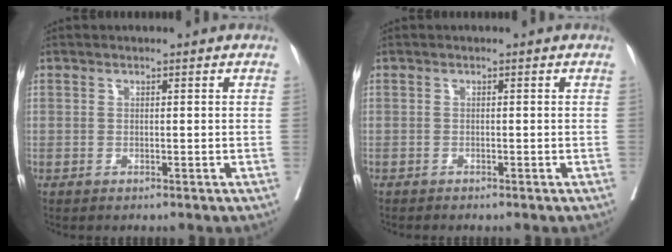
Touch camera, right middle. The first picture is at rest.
{"total": 0.5, "force": [-0.5, 0.1, 0.1], "torque": [-0.007, -0.001, -0.014]}